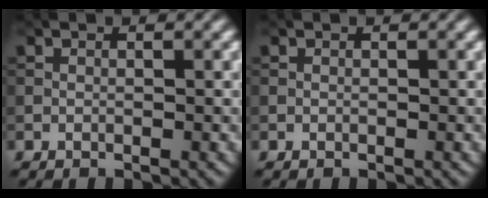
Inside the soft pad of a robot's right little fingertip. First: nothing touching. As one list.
[{"total": 0.0}]